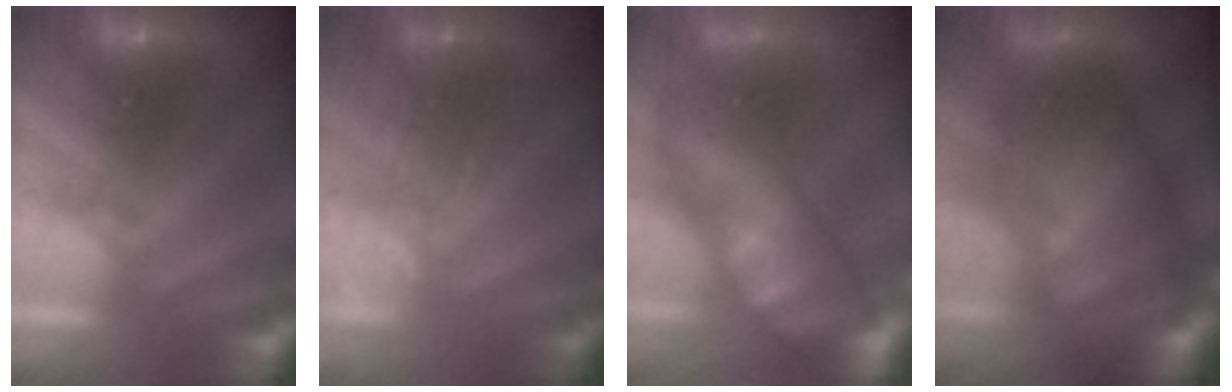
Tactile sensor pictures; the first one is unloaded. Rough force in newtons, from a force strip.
{"total": 1.9}
{"total": 7.8}
{"total": 7.9}